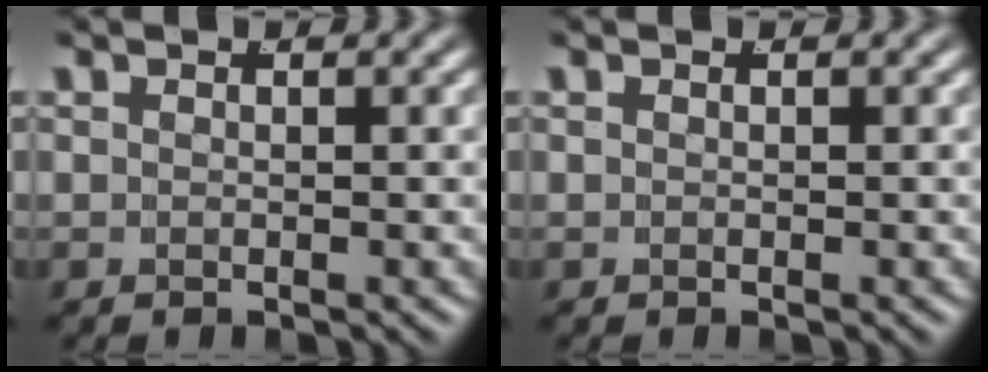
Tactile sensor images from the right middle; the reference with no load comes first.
{"total": 0.0}